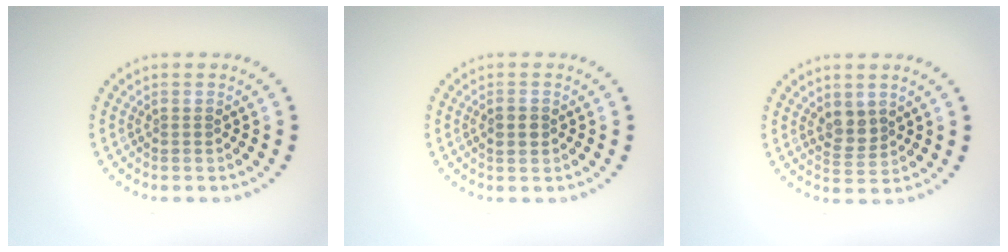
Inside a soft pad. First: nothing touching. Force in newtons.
{"total": 1.4, "press": 1.4, "slide": 0.1}
{"total": 2.2, "press": 1.9, "slide": 1.0}